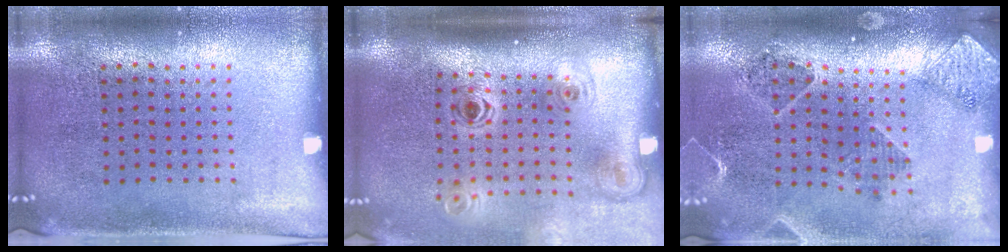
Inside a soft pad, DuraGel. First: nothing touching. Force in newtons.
{"total": 2.1, "press": 1.4, "slide": 1.6}
{"total": 1.5, "press": 1.5, "slide": 0.3}